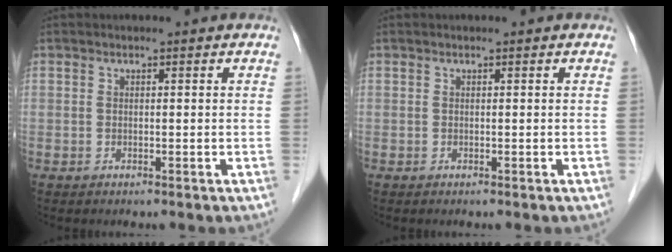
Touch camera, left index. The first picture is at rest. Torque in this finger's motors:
{"motor_torque": [0.00, 0.00, 0.00, 0.00]}